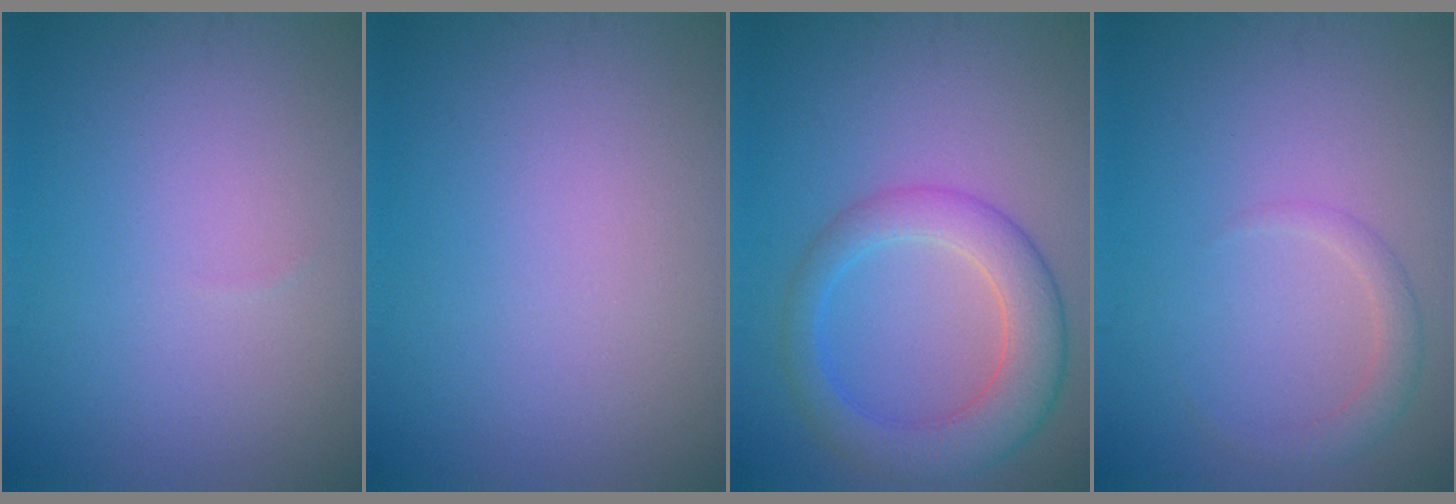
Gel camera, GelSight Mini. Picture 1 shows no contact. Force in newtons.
{"total": 0.0}
{"total": 5.8, "press": 5.8, "slide": 0.2}
{"total": 1.8, "press": 1.8, "slide": 0.1}